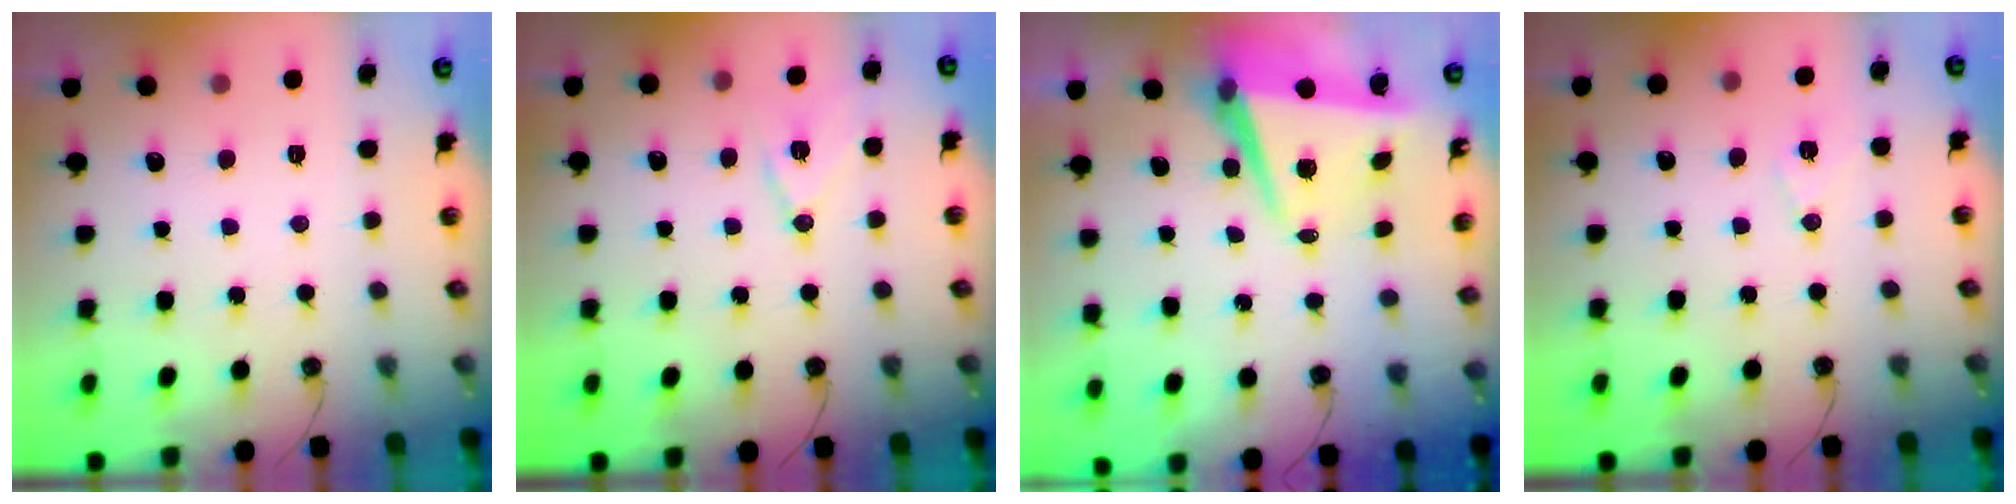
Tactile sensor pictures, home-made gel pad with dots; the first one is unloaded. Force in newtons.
{"total": 9.9, "press": 9.3, "slide": 3.4}
{"total": 7.1, "press": 6.8, "slide": 1.9}
{"total": 7.3, "press": 6.3, "slide": 3.6}